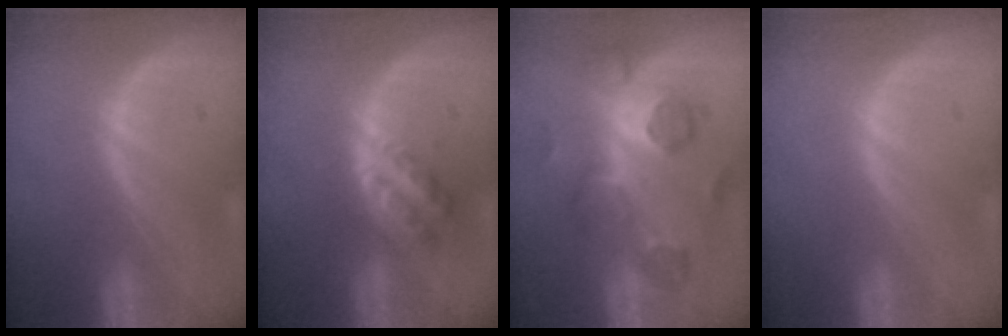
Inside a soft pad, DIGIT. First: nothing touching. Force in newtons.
{"total": 5.3, "press": 4.9, "slide": 2.0}
{"total": 7.8, "press": 7.5, "slide": 2.1}
{"total": 0.0}